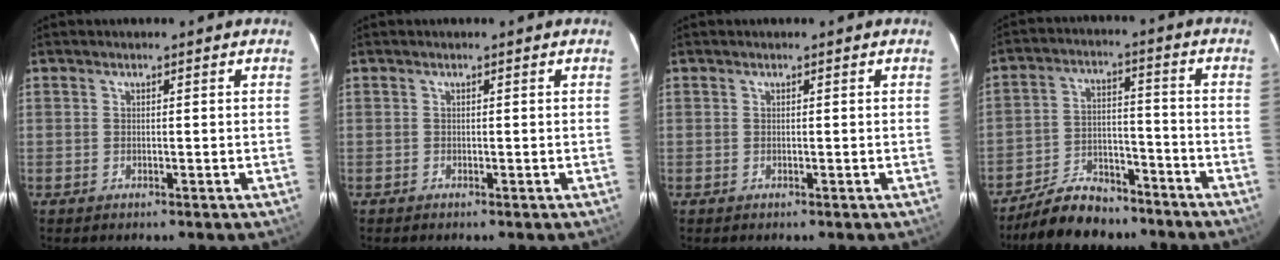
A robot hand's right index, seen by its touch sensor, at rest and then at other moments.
{"total": 0.0}
{"total": 0.0}
{"total": 12.3, "force": [-10.3, 5.2, 4.3], "torque": [-0.103, 0.018, -0.160]}